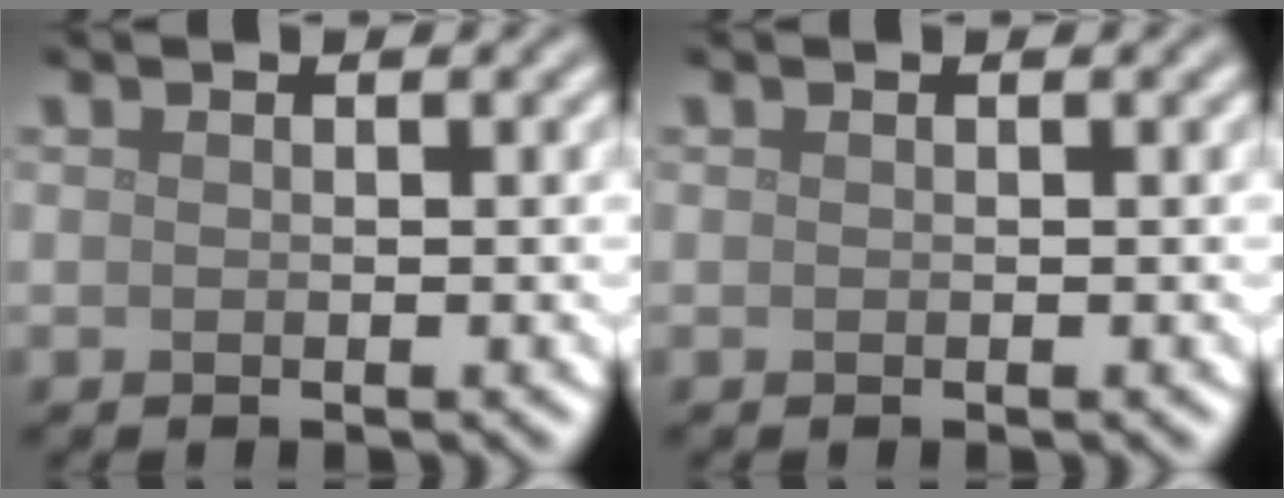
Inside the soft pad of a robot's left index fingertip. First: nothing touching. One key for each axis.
{"total": 0.0}